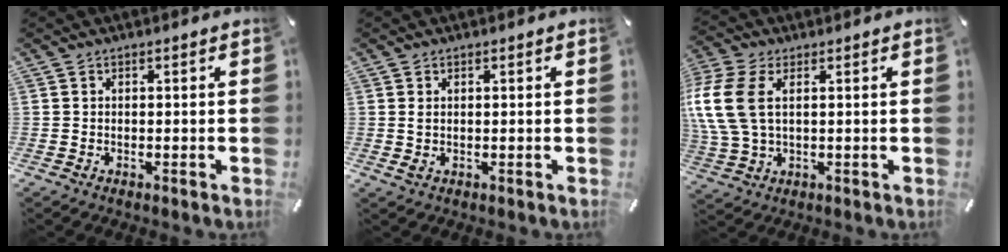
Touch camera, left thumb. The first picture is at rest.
{"total": 1.3, "force": [0.3, 0.7, 1.0], "torque": [-0.021, 0.002, 0.006]}
{"total": 11.1, "force": [2.5, 6.9, 8.4], "torque": [-0.202, -0.001, 0.047]}